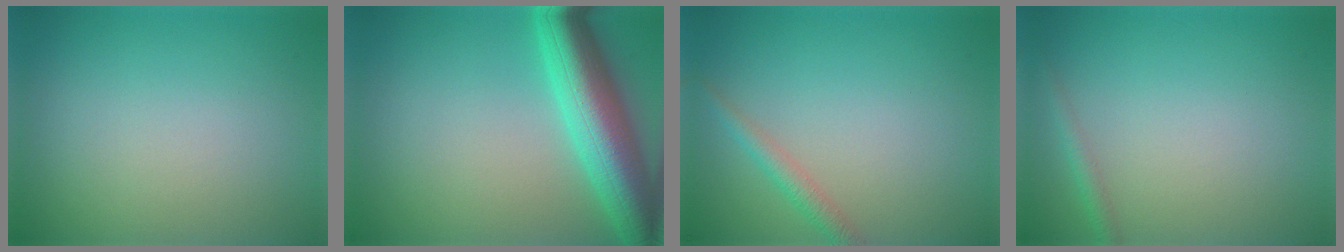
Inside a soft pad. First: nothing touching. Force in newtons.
{"total": 8.6, "press": 8.6, "slide": 0.4}
{"total": 1.8, "press": 1.8, "slide": 0.1}
{"total": 1.3, "press": 1.2, "slide": 0.1}